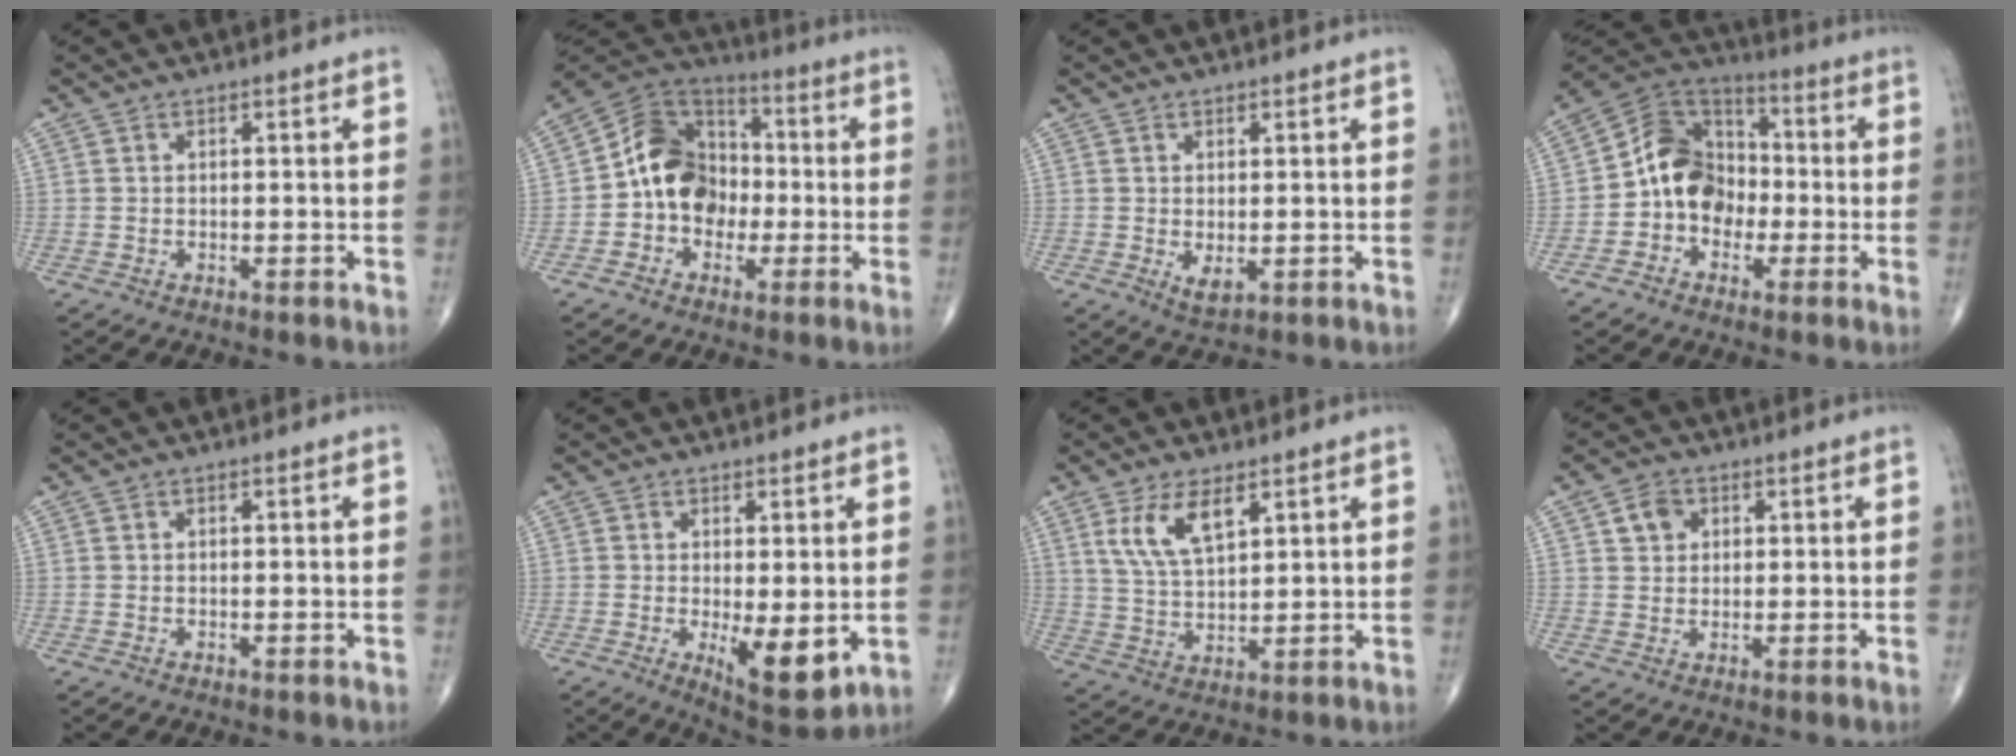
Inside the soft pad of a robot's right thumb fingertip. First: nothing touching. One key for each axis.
{"total": 13.3, "fx": -1.5, "fy": 10.8, "fz": 7.7, "tx": -0.098, "ty": 0.039, "tz": -0.039}
{"total": 2.6, "fx": -0.2, "fy": 1.3, "fz": 2.3, "tx": -0.035, "ty": -0.009, "tz": 0.005}
{"total": 12.1, "fx": -2.1, "fy": 9.8, "fz": 6.8, "tx": -0.088, "ty": 0.042, "tz": -0.053}
{"total": 0.0}
{"total": 8.4, "fx": -1.3, "fy": 3.0, "fz": 7.7, "tx": -0.109, "ty": -0.026, "tz": -0.009}
{"total": 8.2, "fx": 4.3, "fy": 3.4, "fz": 6.1, "tx": -0.110, "ty": -0.021, "tz": 0.091}
{"total": 3.8, "fx": 1.5, "fy": 3.0, "fz": 1.8, "tx": -0.015, "ty": -0.003, "tz": 0.026}